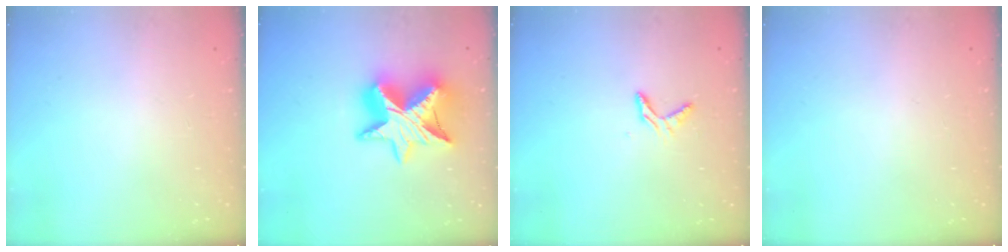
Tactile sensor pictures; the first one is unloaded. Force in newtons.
{"total": 16.4, "press": 16.4, "slide": 1.3}
{"total": 5.1, "press": 5.1, "slide": 0.5}
{"total": 0.0}